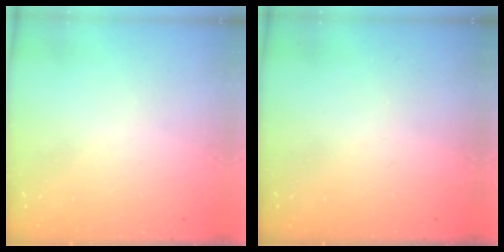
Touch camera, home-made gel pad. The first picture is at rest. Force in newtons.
{"total": 0.0}